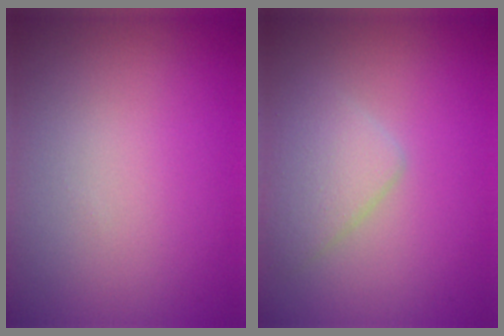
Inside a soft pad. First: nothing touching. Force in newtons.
{"total": 2.7, "press": 2.7, "slide": 0.2}